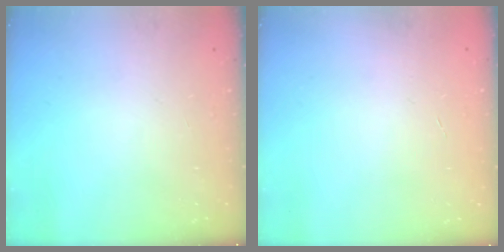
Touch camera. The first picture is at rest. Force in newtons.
{"total": 0.0}